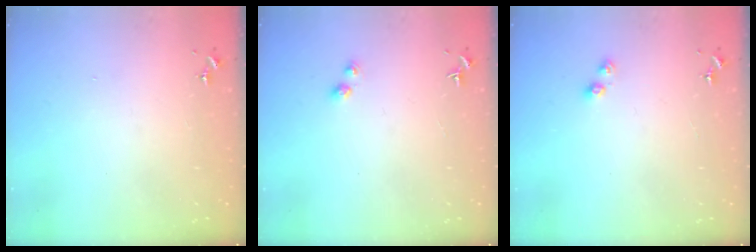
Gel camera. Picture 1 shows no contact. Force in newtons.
{"total": 2.7, "press": 2.7, "slide": 0.3}
{"total": 4.3, "press": 4.3, "slide": 0.5}